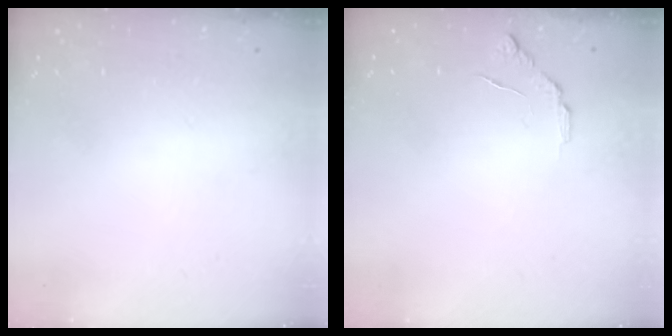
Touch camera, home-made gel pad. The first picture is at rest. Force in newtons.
{"total": 6.3, "press": 6.2, "slide": 0.6}